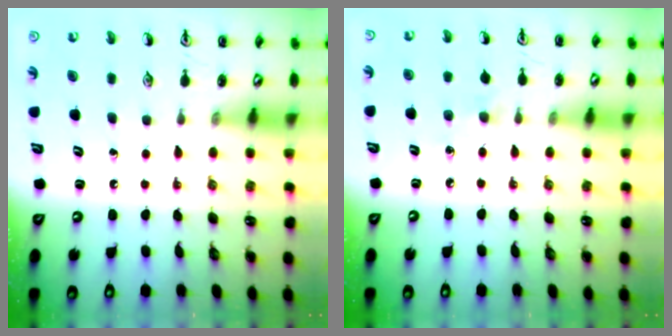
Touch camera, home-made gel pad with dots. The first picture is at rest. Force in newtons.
{"total": 4.2, "press": 4.1, "slide": 0.6}